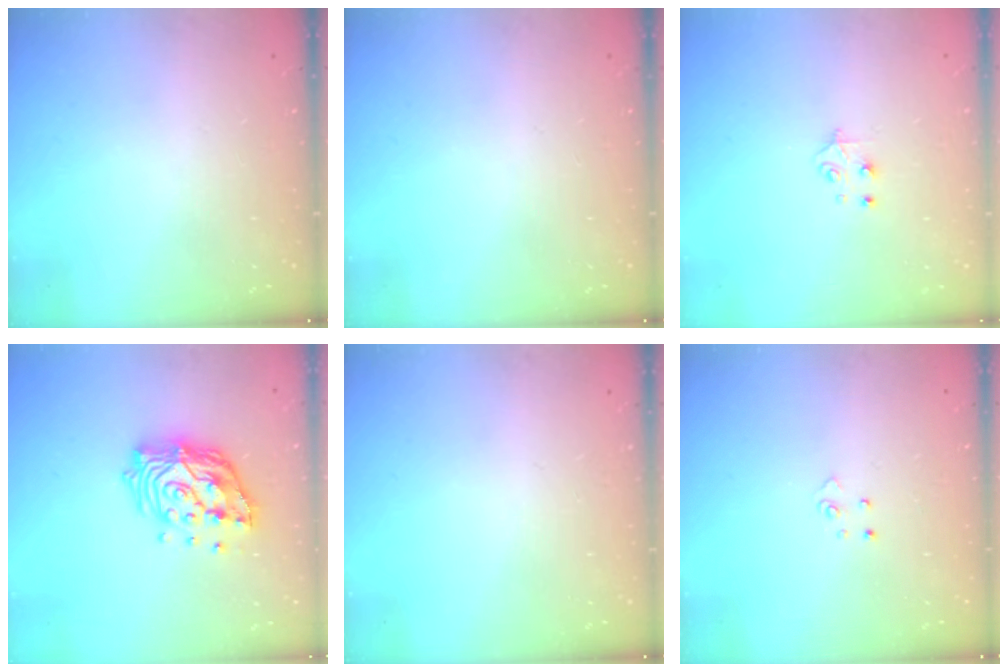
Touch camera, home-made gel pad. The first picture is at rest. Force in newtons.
{"total": 0.0}
{"total": 4.4, "press": 4.4, "slide": 0.4}
{"total": 17.0, "press": 16.9, "slide": 1.5}
{"total": 0.0}
{"total": 4.1, "press": 4.1, "slide": 0.4}